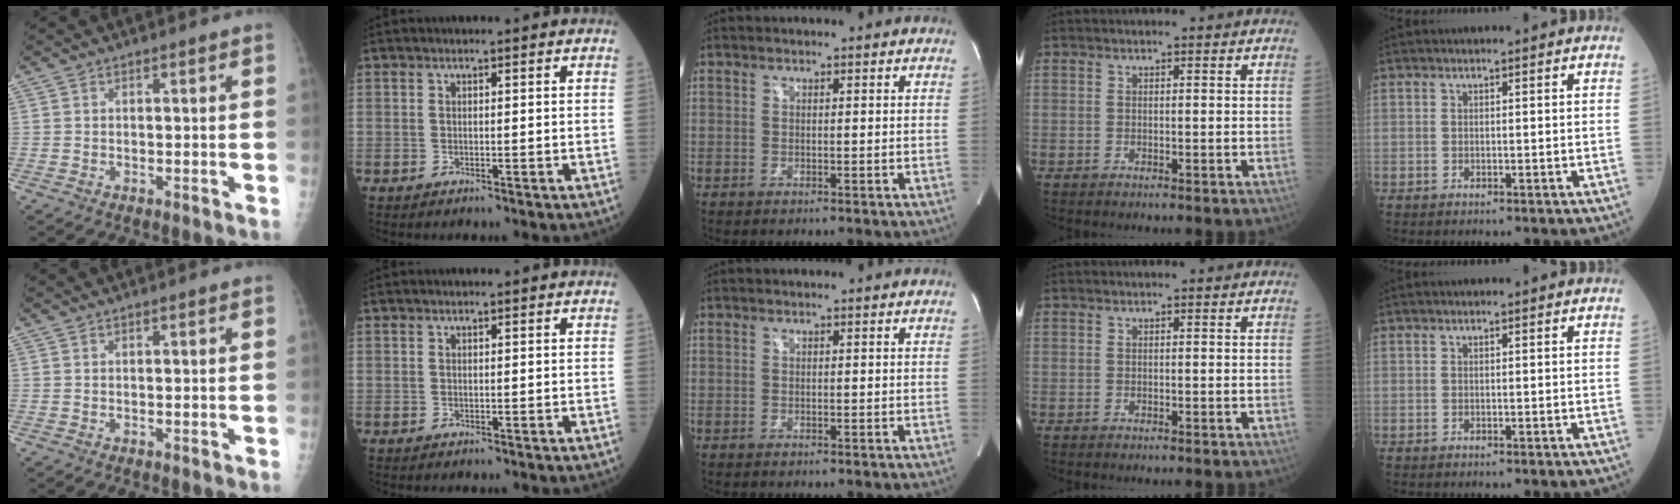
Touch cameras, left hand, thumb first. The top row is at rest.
{"thumb": {"total": 0.5, "force": [0.2, 0.1, 0.5], "torque": [-0.009, 0.002, 0.002]}}